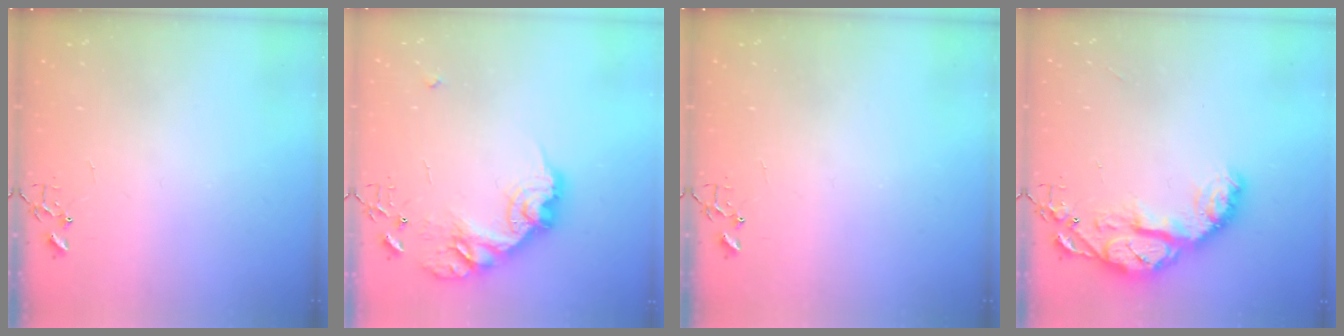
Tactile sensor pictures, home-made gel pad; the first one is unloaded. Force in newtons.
{"total": 18.3, "press": 18.3, "slide": 1.0}
{"total": 0.0}
{"total": 14.9, "press": 14.8, "slide": 1.5}